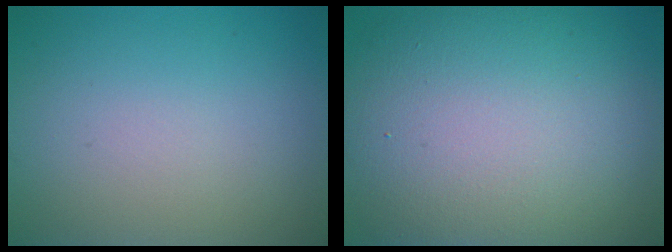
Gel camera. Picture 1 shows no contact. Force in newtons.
{"total": 15.2, "press": 15.1, "slide": 1.1}